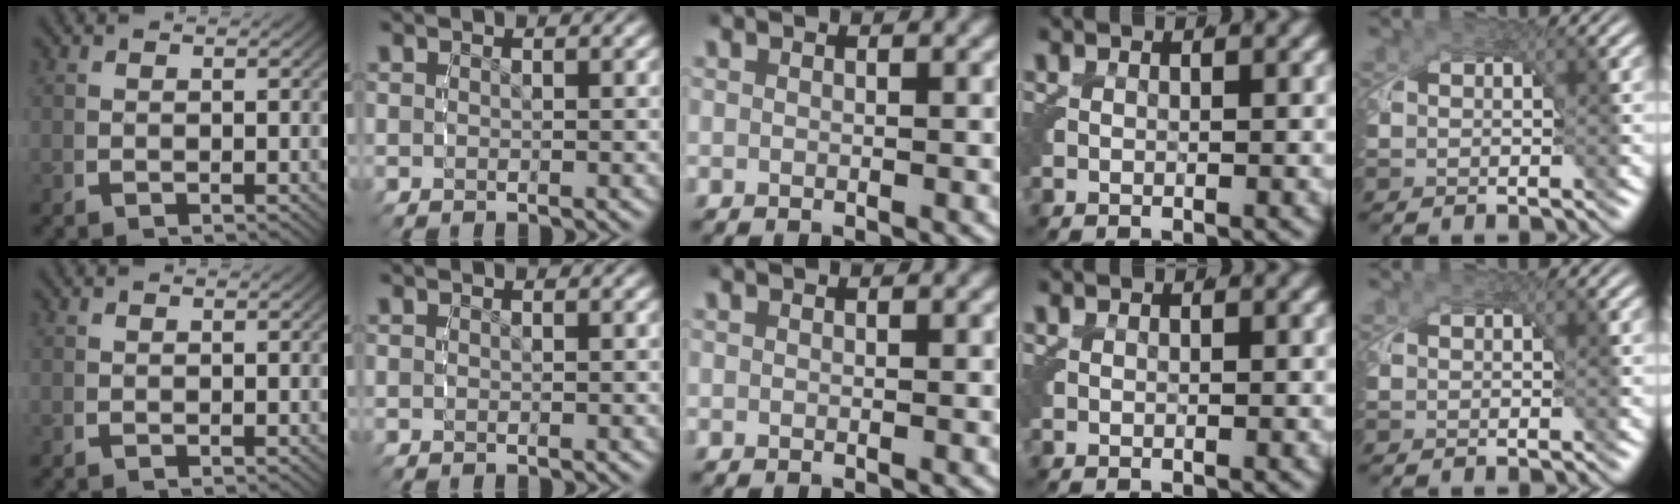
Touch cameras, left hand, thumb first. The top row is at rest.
{}